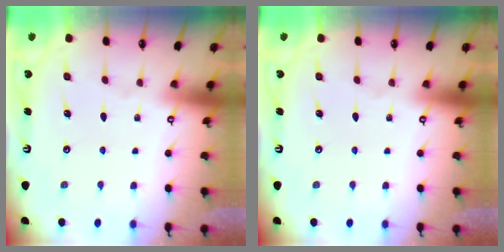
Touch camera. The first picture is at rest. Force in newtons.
{"total": 0.0}